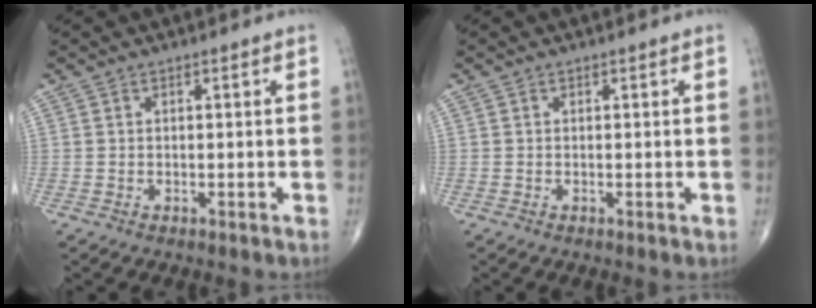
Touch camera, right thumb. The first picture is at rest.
{"total": 0.0}